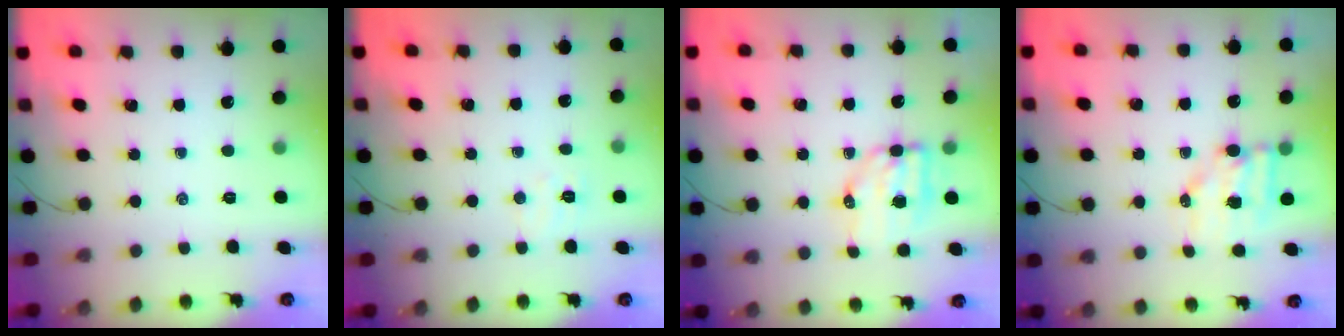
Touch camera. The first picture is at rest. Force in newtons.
{"total": 5.0, "press": 4.8, "slide": 1.1}
{"total": 6.9, "press": 6.8, "slide": 1.2}
{"total": 7.8, "press": 7.8, "slide": 0.8}